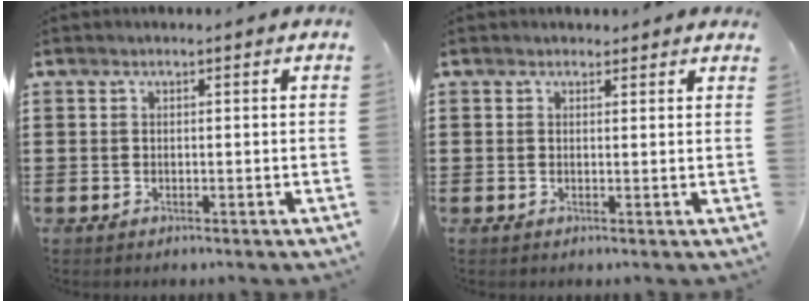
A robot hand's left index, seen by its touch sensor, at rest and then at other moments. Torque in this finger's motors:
{"motor_torque": [-0.29, -0.14, -0.10, -0.02]}